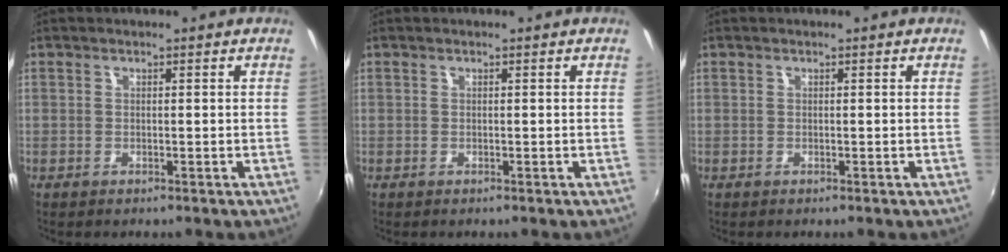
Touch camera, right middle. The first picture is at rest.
{"total": 0.0}
{"total": 0.0}